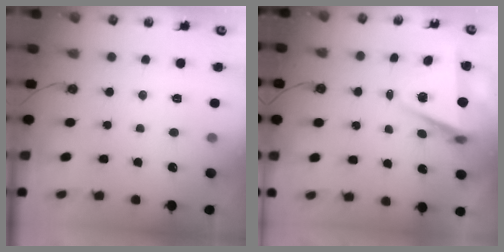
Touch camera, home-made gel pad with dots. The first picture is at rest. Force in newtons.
{"total": 7.6, "press": 6.3, "slide": 4.2}